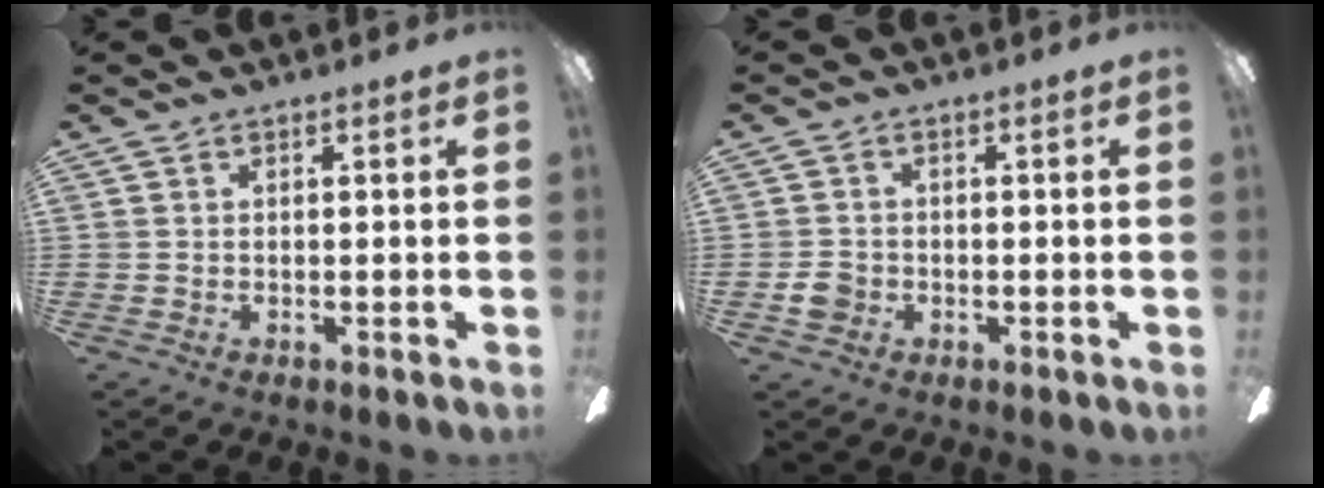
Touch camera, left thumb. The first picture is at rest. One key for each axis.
{"total": 3.6, "fx": -1.1, "fy": 3.1, "fz": 1.5, "tx": -0.029, "ty": 0.006, "tz": -0.021}